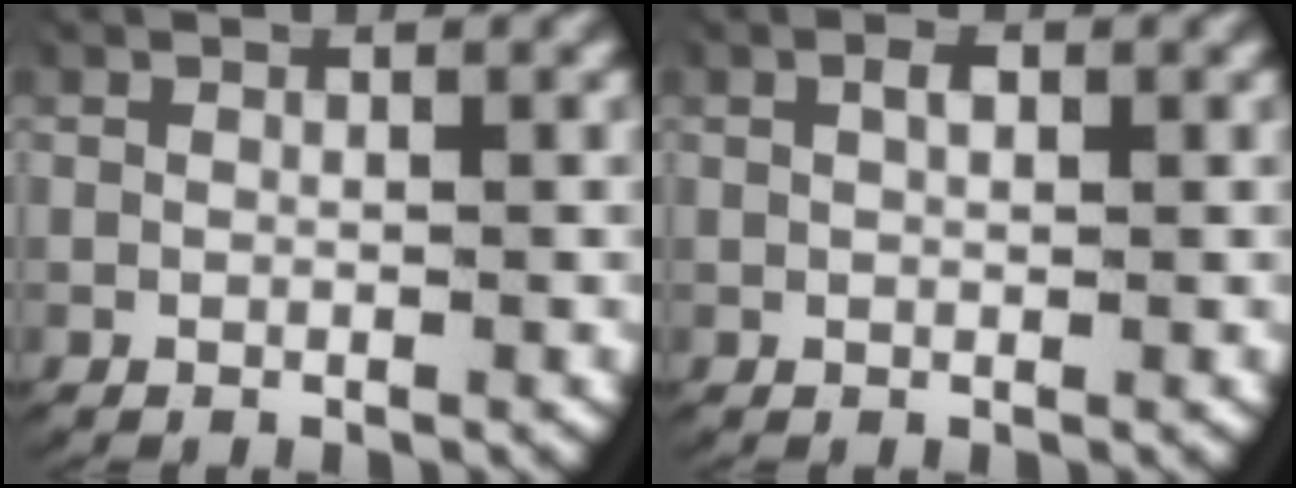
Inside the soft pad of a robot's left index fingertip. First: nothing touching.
{"total": 1.1, "force": [0.4, 0.5, 0.9], "torque": [-0.016, -0.003, 0.011]}